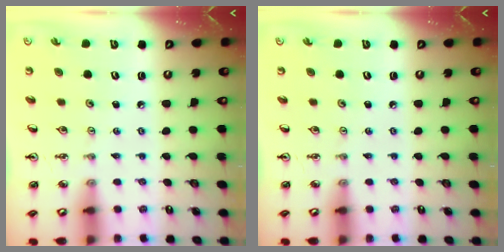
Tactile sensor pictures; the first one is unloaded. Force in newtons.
{"total": 0.0}